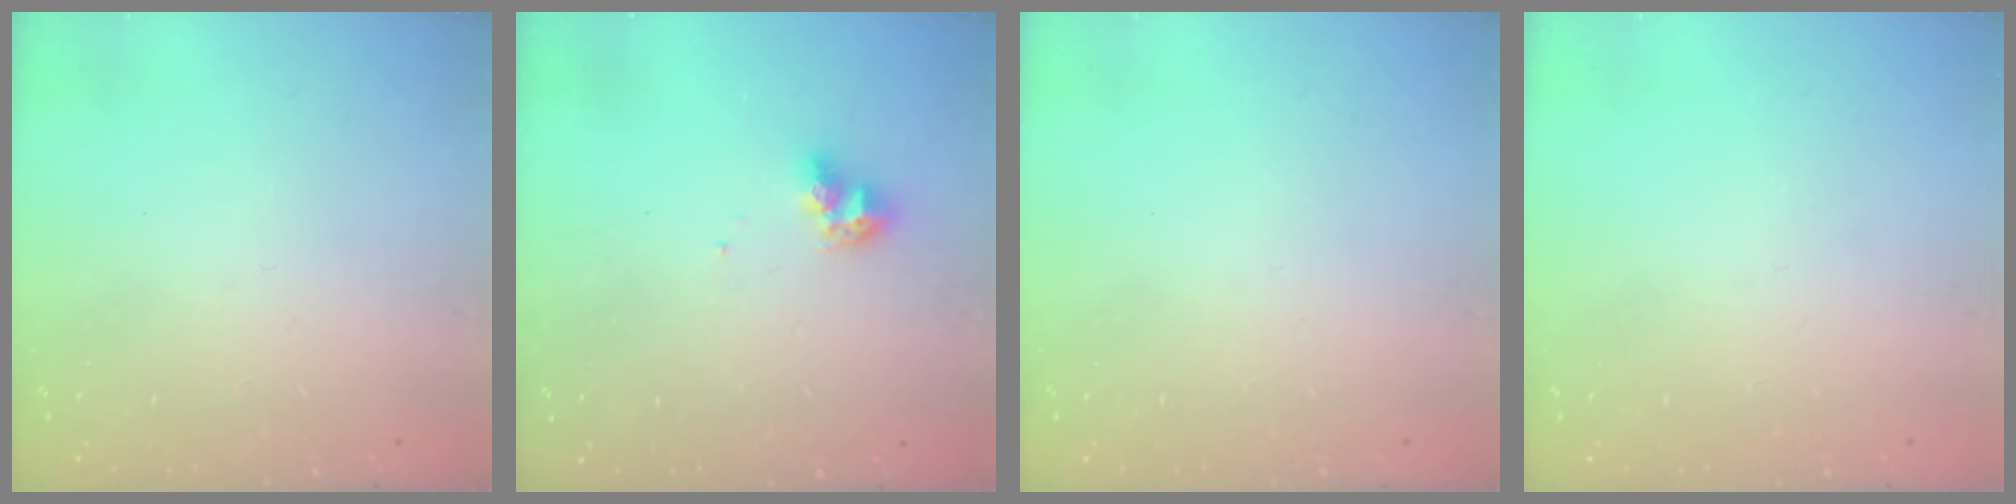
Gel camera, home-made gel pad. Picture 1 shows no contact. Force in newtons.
{"total": 7.8, "press": 7.7, "slide": 0.6}
{"total": 0.0}
{"total": 0.0}